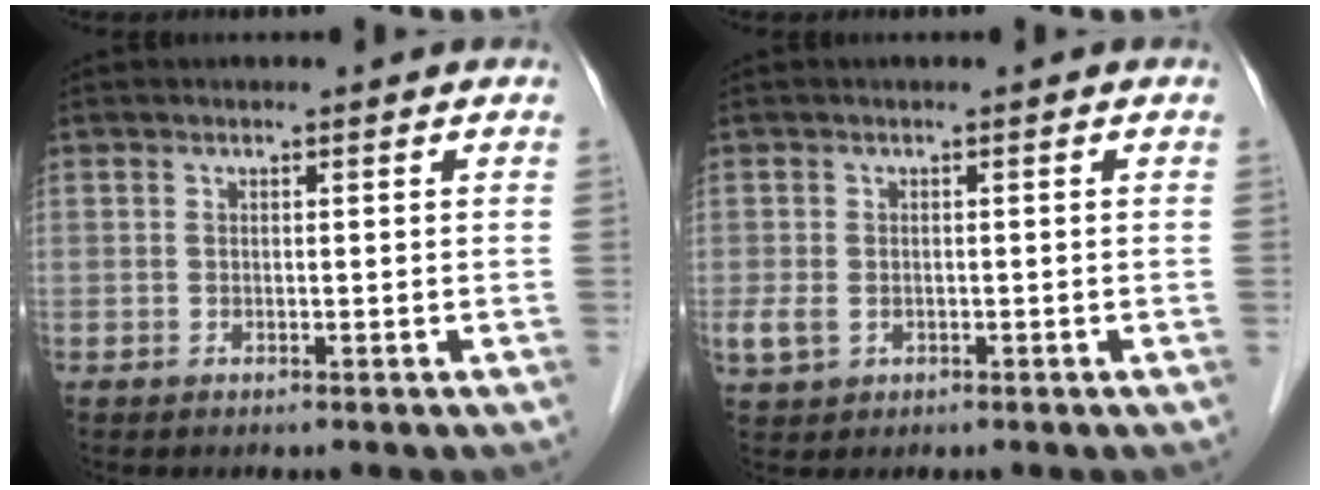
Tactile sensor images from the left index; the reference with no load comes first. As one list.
[{"total": 2.7, "force": [-0.6, 2.0, 1.7], "torque": [-0.046, 0.000, 0.000]}]